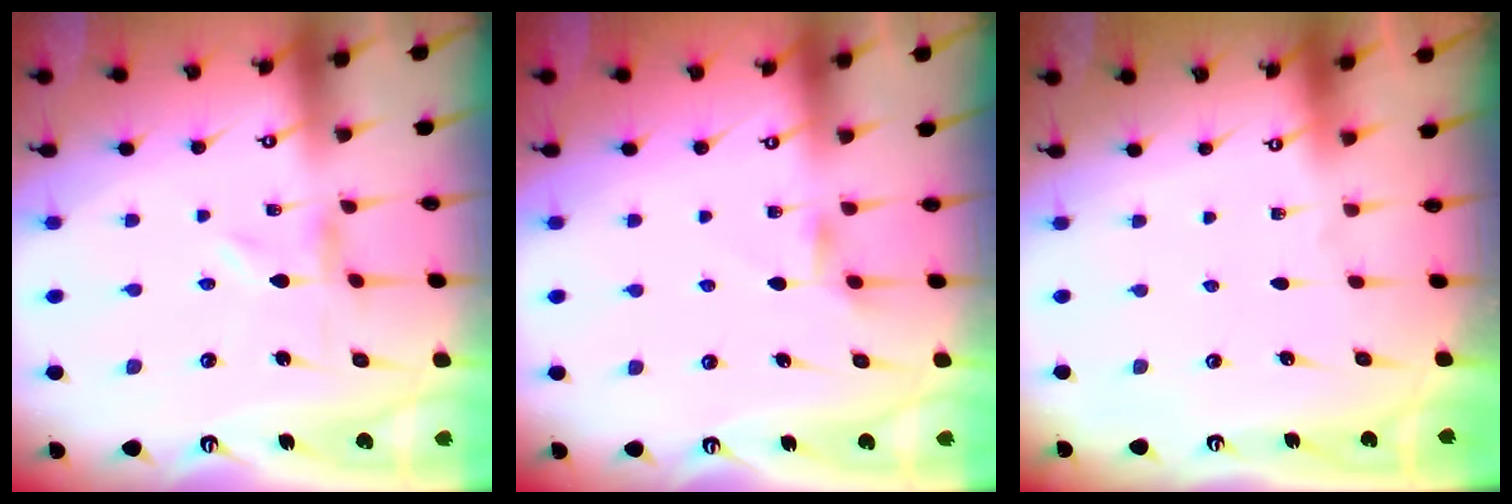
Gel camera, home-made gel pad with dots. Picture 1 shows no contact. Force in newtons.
{"total": 2.9, "press": 2.9, "slide": 0.4}
{"total": 0.0}